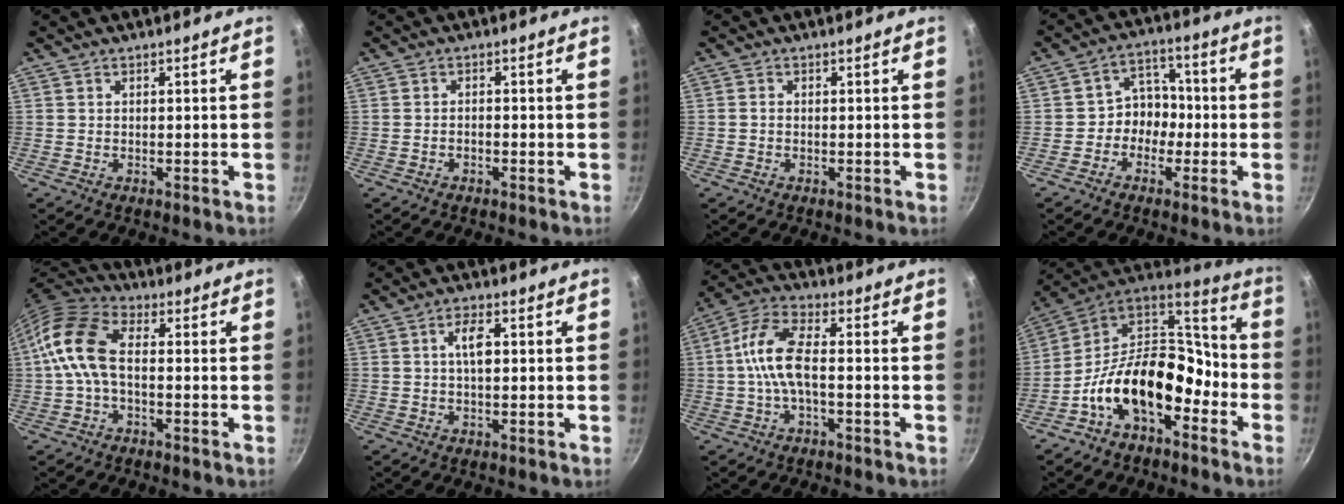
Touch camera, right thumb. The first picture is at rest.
{"total": 1.2, "force": [-0.7, 0.6, 0.7], "torque": [-0.013, 0.011, -0.014]}
{"total": 0.8, "force": [-0.2, 0.6, 0.4], "torque": [-0.007, 0.004, -0.004]}
{"total": 6.6, "force": [-1.9, 5.6, 2.9], "torque": [0.007, 0.033, -0.041]}
{"total": 10.9, "force": [-0.6, 6.3, 8.9], "torque": [-0.176, 0.037, -0.030]}
{"total": 4.4, "force": [0.6, 1.8, 4.0], "torque": [-0.071, 0.008, 0.006]}
{"total": 9.3, "force": [-1.2, 4.0, 8.3], "torque": [-0.177, 0.031, -0.035]}
{"total": 19.1, "force": [-6.9, 11.8, 13.4], "torque": [-0.191, 0.075, -0.136]}